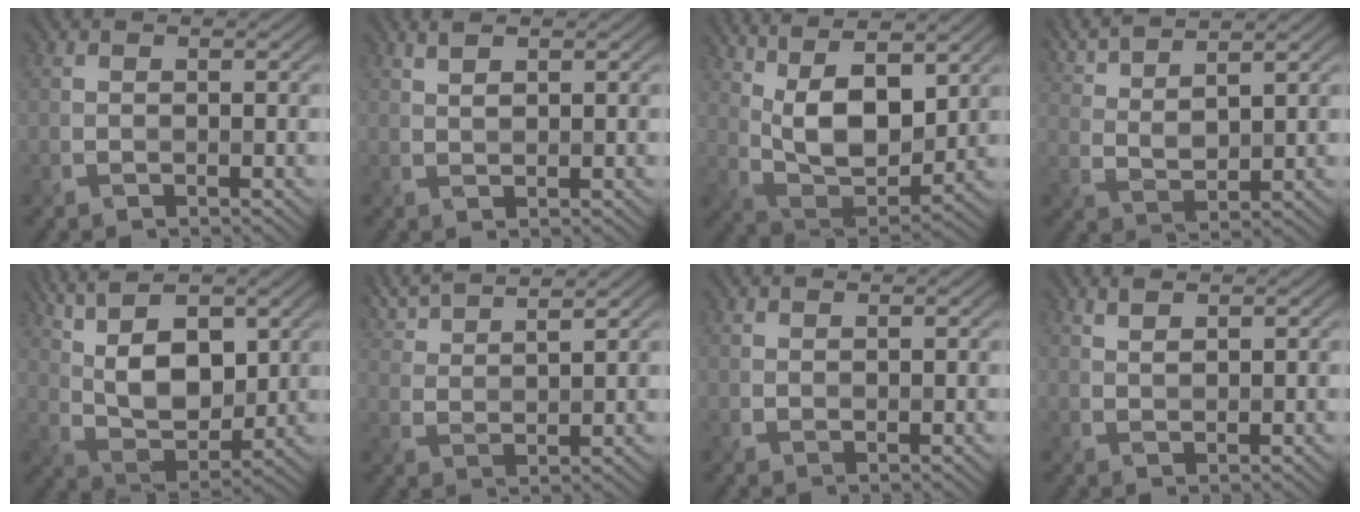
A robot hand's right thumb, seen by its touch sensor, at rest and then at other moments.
{"total": 1.6, "force": [1.1, 0.4, 1.1], "torque": [-0.026, 0.000, 0.024]}
{"total": 13.1, "force": [5.8, 5.5, 10.4], "torque": [-0.220, 0.005, 0.107]}
{"total": 6.4, "force": [5.1, 1.1, 3.8], "torque": [-0.088, 0.008, 0.100]}
{"total": 12.3, "force": [5.4, 5.5, 9.6], "torque": [-0.197, 0.006, 0.099]}
{"total": 6.4, "force": [5.4, 1.1, 3.2], "torque": [-0.082, 0.015, 0.107]}
{"total": 0.8, "force": [0.7, 0.2, 0.3], "torque": [-0.010, -0.001, 0.015]}
{"total": 1.5, "force": [1.2, 0.3, 0.9], "torque": [-0.018, -0.002, 0.029]}